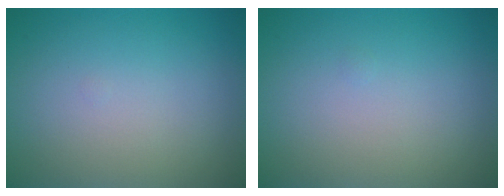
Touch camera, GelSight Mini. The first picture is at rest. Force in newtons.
{"total": 0.0}